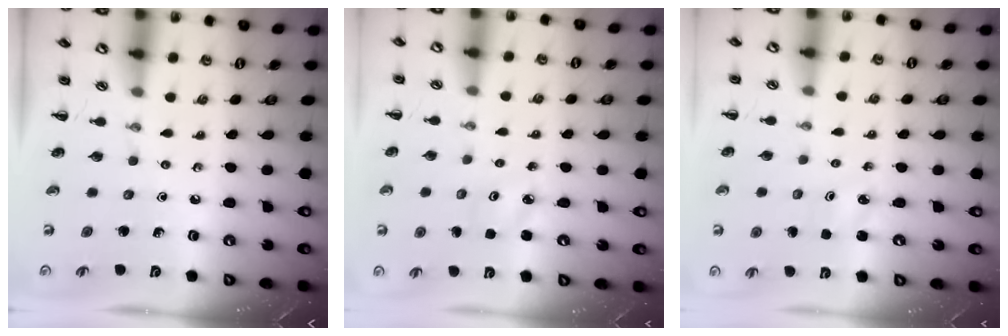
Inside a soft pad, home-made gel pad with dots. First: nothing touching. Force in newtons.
{"total": 2.5, "press": 2.4, "slide": 0.5}
{"total": 1.9, "press": 1.8, "slide": 0.5}